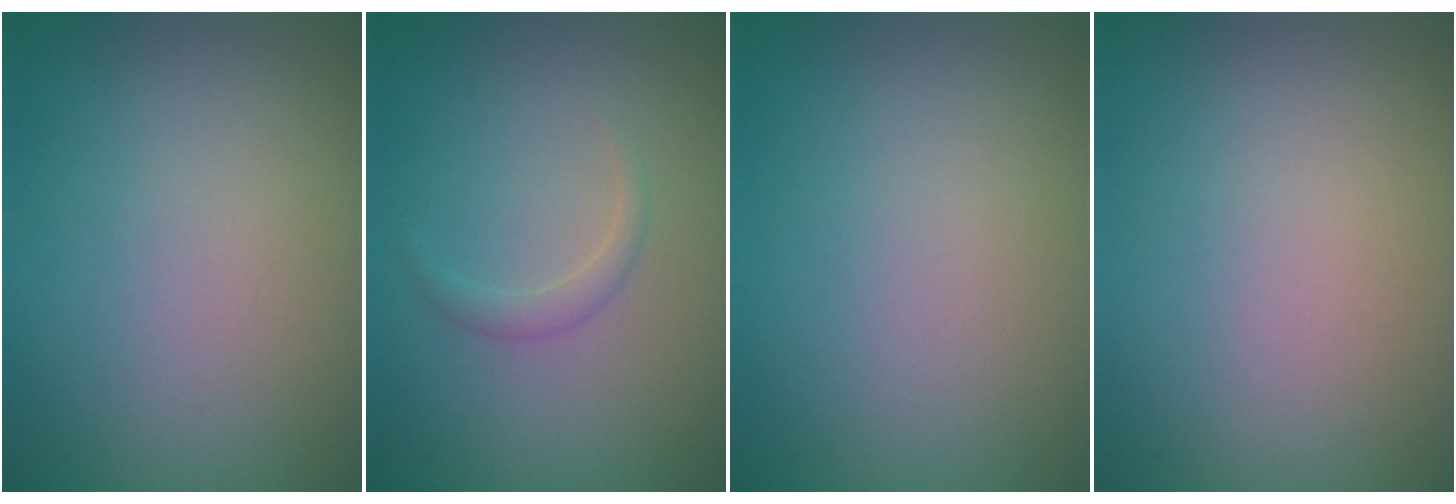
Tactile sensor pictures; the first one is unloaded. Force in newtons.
{"total": 1.1, "press": 1.1, "slide": 0.1}
{"total": 0.0}
{"total": 0.0}